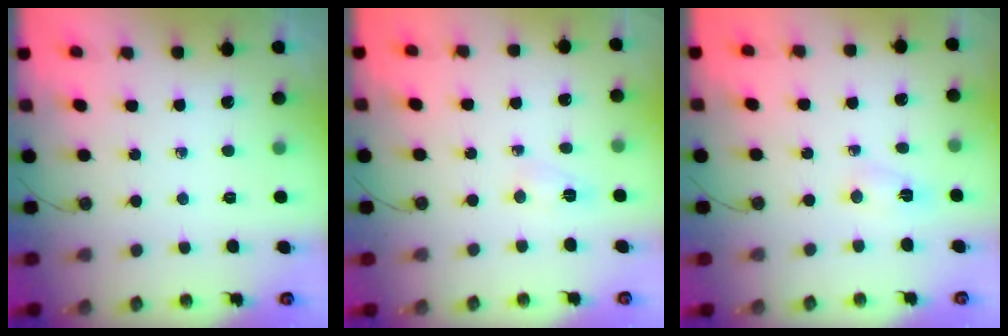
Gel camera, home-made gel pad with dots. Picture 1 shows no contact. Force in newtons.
{"total": 2.7, "press": 2.4, "slide": 1.1}
{"total": 2.5, "press": 2.4, "slide": 0.5}